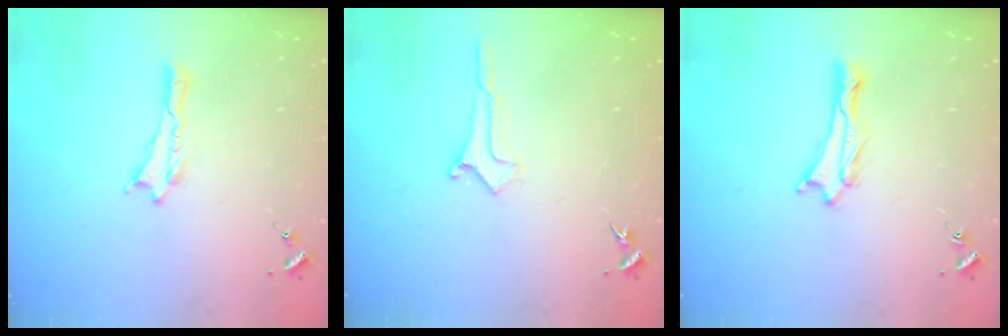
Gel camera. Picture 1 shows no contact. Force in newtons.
{"total": 0.5, "press": 0.5, "slide": 0.1}
{"total": 1.0, "press": 0.9, "slide": 0.1}